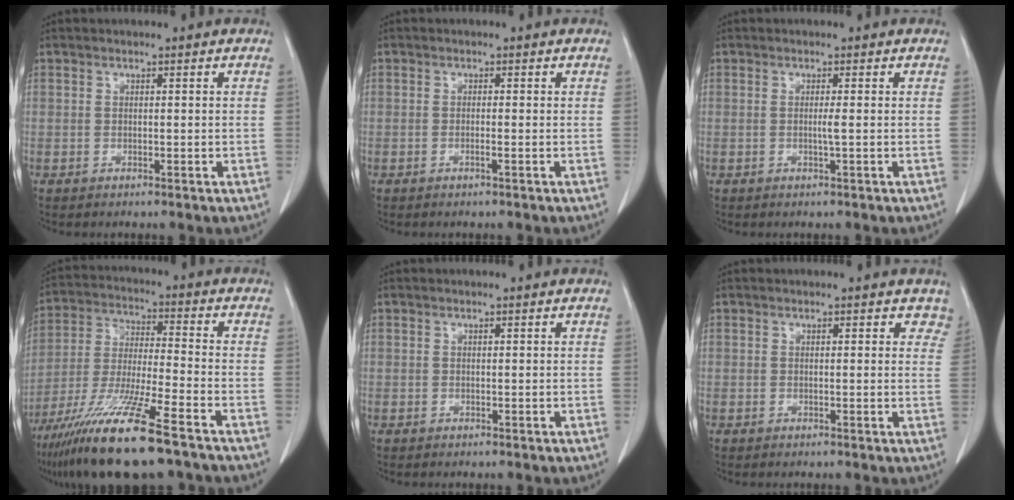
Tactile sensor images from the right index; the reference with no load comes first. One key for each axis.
{"total": 0.7, "fx": -0.4, "fy": -0.1, "fz": 0.6, "tx": -0.010, "ty": 0.002, "tz": -0.007}
{"total": 1.0, "fx": -0.2, "fy": -0.3, "fz": 1.0, "tx": -0.017, "ty": -0.001, "tz": -0.005}
{"total": 16.5, "fx": -11.0, "fy": 0.6, "fz": 12.2, "tx": -0.252, "ty": -0.051, "tz": -0.204}
{"total": 0.0}
{"total": 3.1, "fx": 2.6, "fy": 1.3, "fz": 1.1, "tx": 0.010, "ty": -0.002, "tz": 0.011}